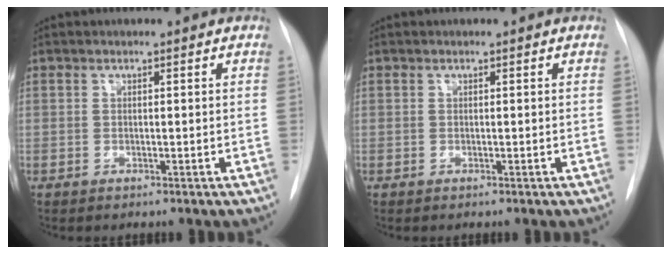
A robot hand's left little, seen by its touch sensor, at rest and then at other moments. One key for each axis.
{"total": 0.0}